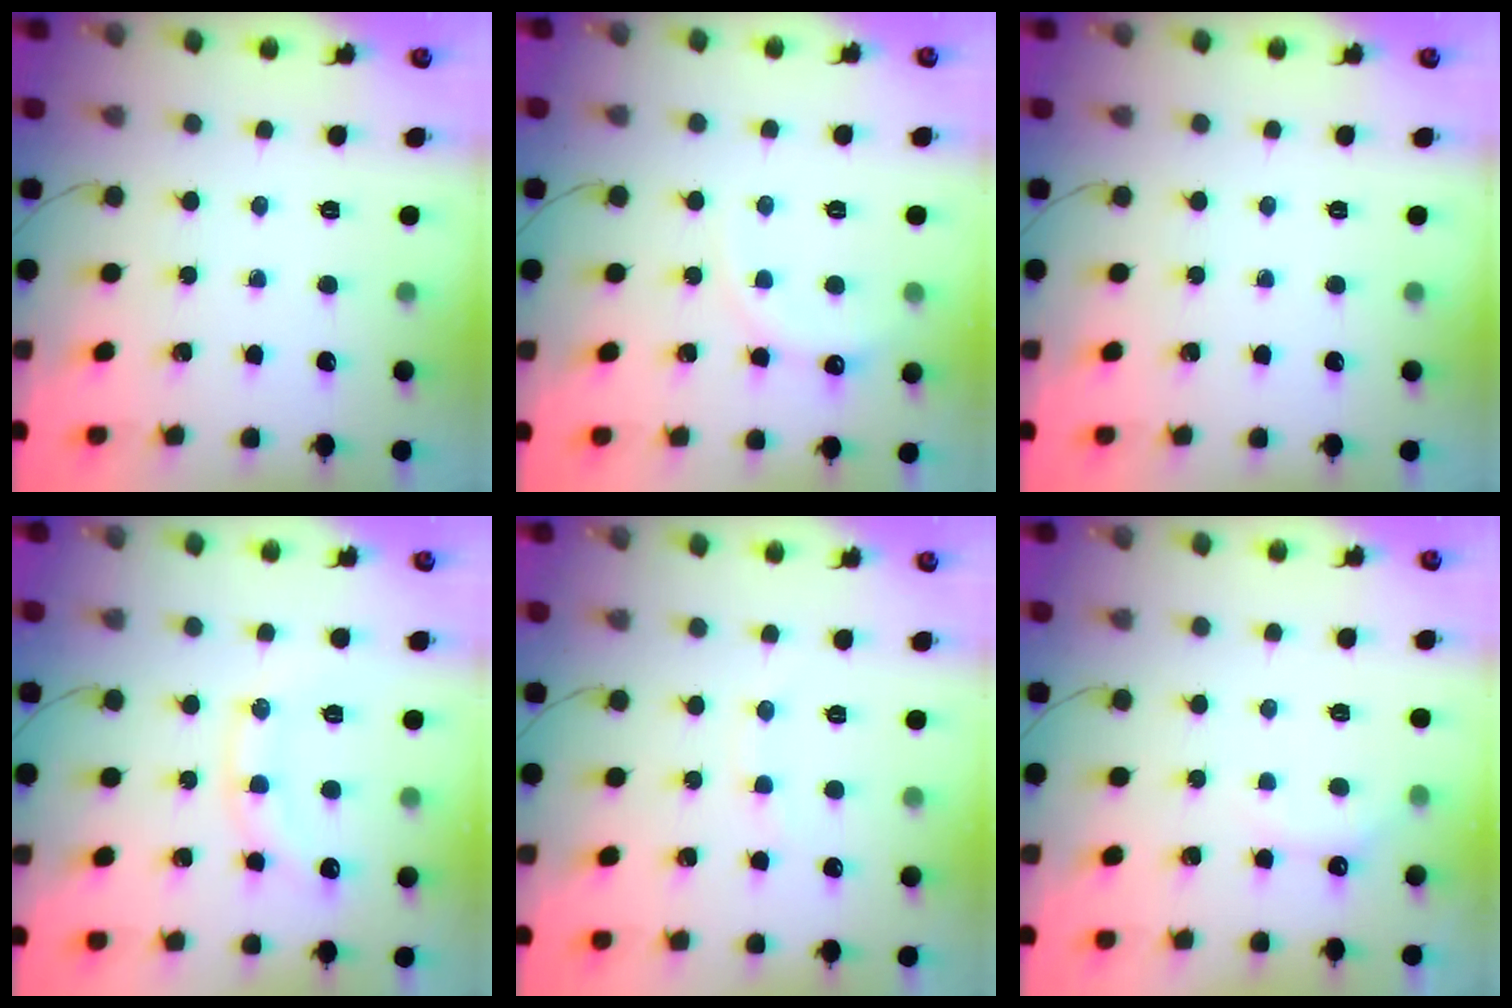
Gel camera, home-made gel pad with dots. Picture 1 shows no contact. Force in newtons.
{"total": 5.4, "press": 5.3, "slide": 1.0}
{"total": 0.0}
{"total": 12.6, "press": 12.6, "slide": 0.5}
{"total": 5.0, "press": 4.8, "slide": 1.2}
{"total": 3.3, "press": 3.2, "slide": 0.8}